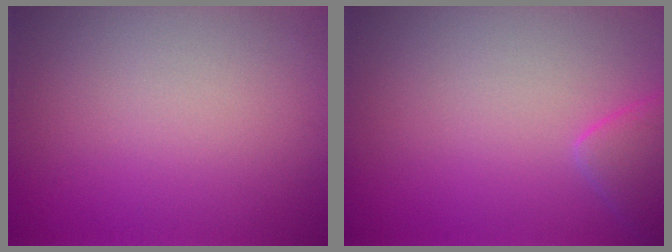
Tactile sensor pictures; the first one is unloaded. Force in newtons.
{"total": 2.6, "press": 2.6, "slide": 0.2}